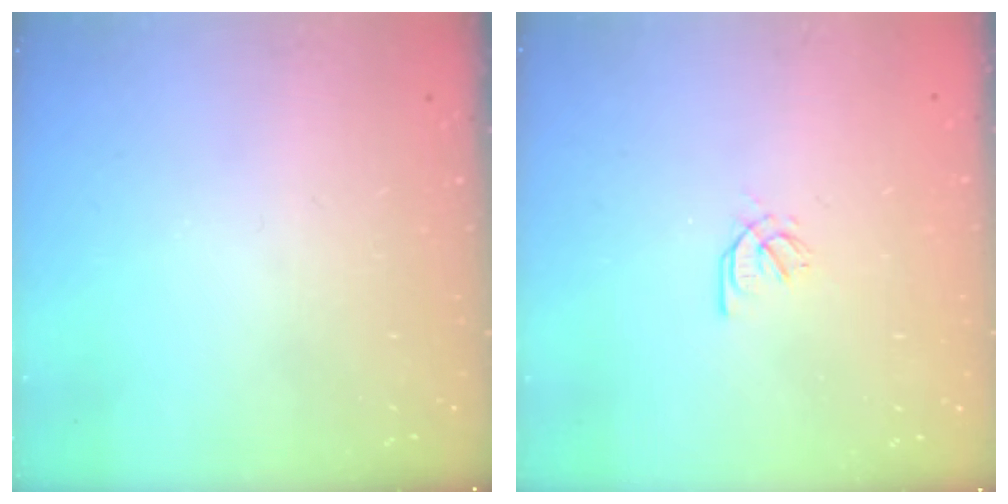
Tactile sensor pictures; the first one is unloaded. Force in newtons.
{"total": 1.6, "press": 1.5, "slide": 0.3}